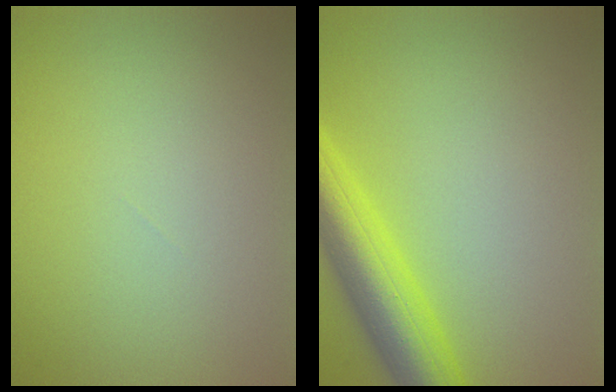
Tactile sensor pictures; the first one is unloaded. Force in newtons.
{"total": 6.3, "press": 6.3, "slide": 0.3}